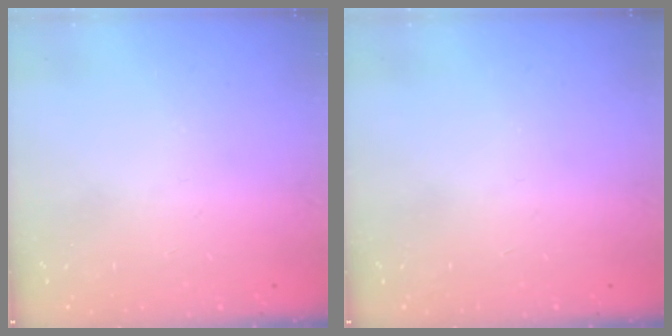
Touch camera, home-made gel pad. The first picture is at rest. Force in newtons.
{"total": 0.0}